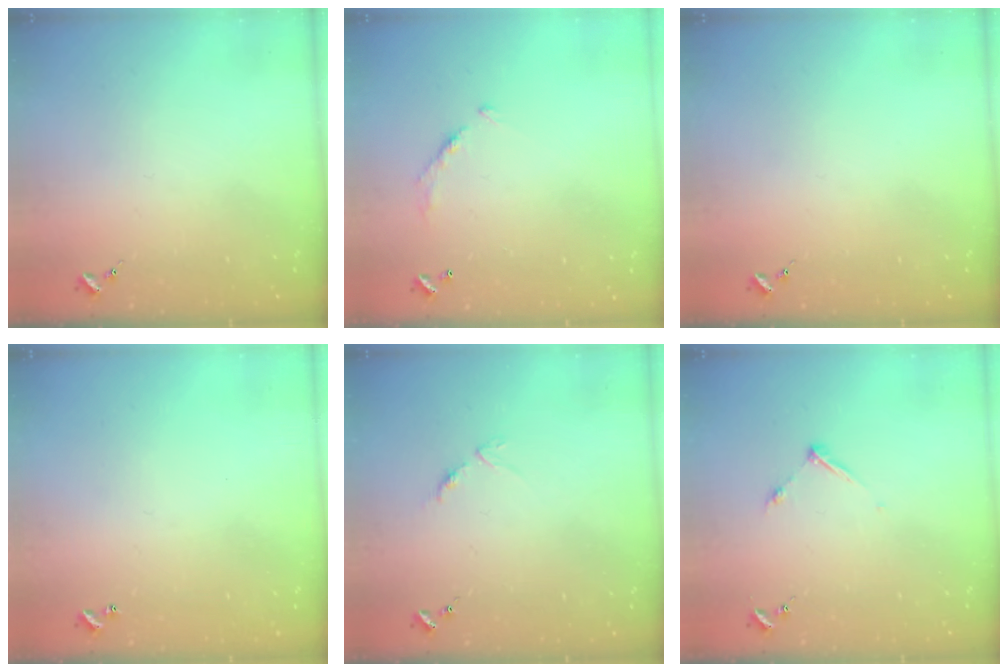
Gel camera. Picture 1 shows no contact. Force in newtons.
{"total": 6.5, "press": 6.5, "slide": 0.4}
{"total": 0.0}
{"total": 1.0, "press": 1.0, "slide": 0.2}
{"total": 3.2, "press": 3.2, "slide": 0.4}
{"total": 5.6, "press": 5.6, "slide": 0.6}